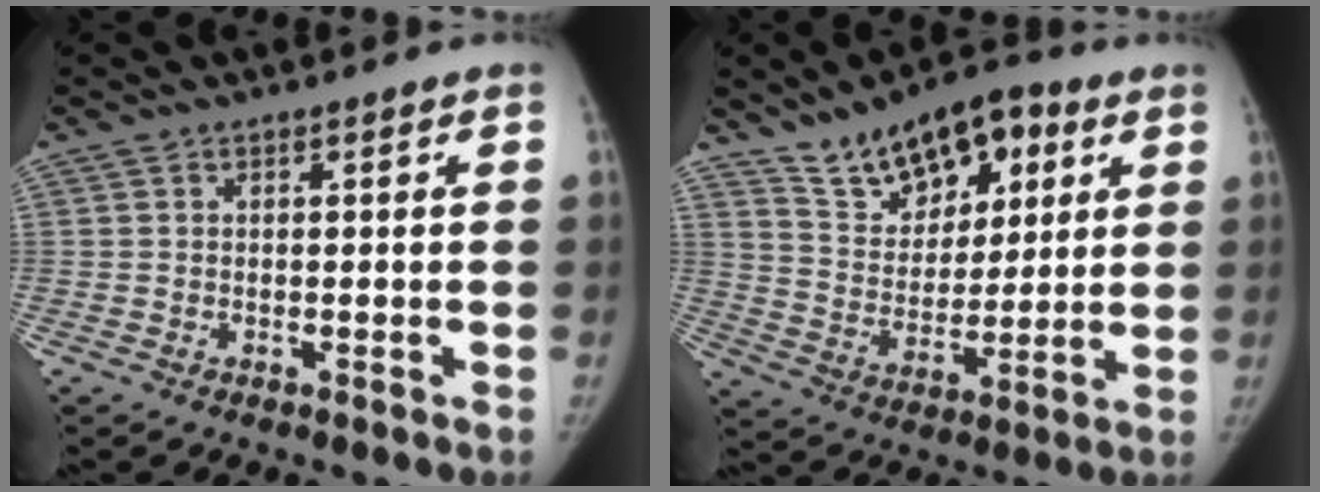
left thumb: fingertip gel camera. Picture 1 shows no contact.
{"total": 16.1, "force": [9.2, 9.1, 9.6], "torque": [-0.104, -0.034, 0.158]}